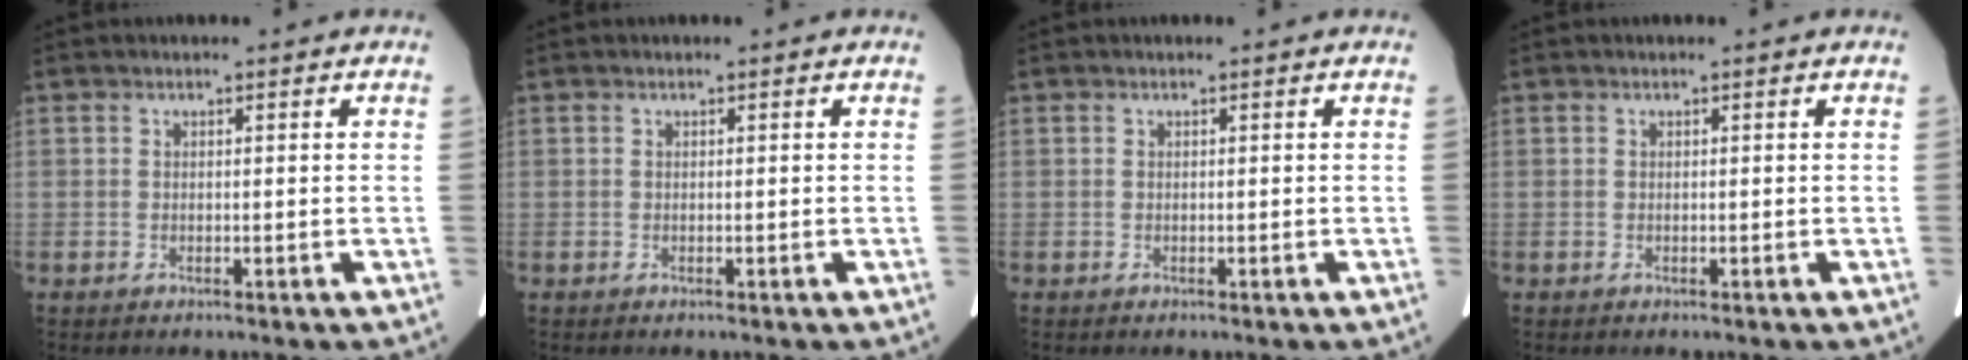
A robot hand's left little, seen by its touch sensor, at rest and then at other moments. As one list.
[{"total": 0.0}, {"total": 0.0}, {"total": 0.0}]